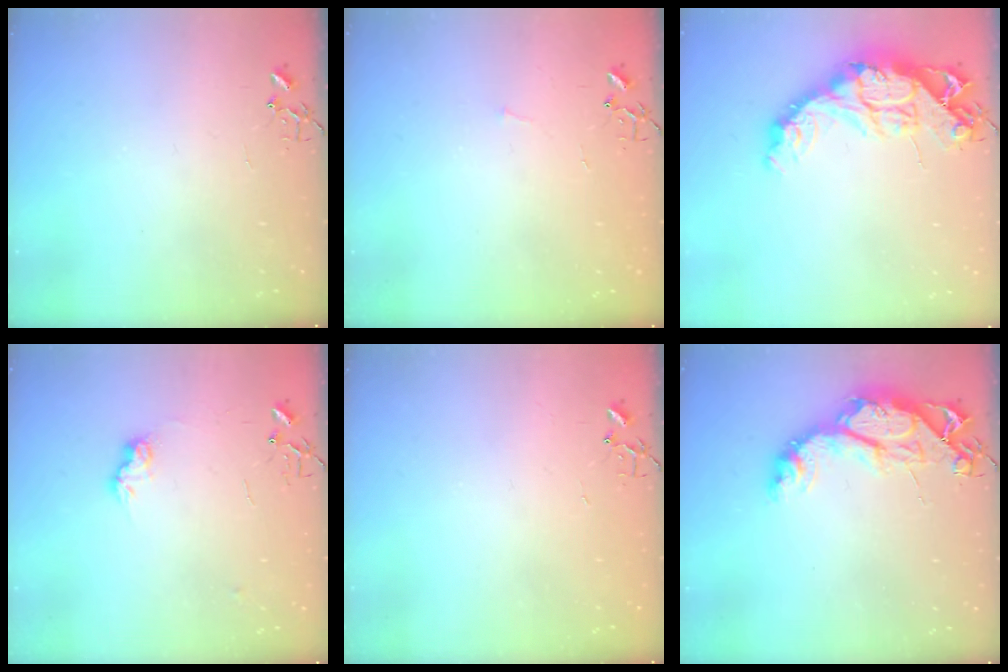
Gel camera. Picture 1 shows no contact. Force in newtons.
{"total": 2.8, "press": 2.8, "slide": 0.3}
{"total": 18.7, "press": 18.7, "slide": 1.4}
{"total": 8.1, "press": 8.1, "slide": 0.3}
{"total": 1.5, "press": 1.5, "slide": 0.3}
{"total": 14.8, "press": 14.7, "slide": 1.4}